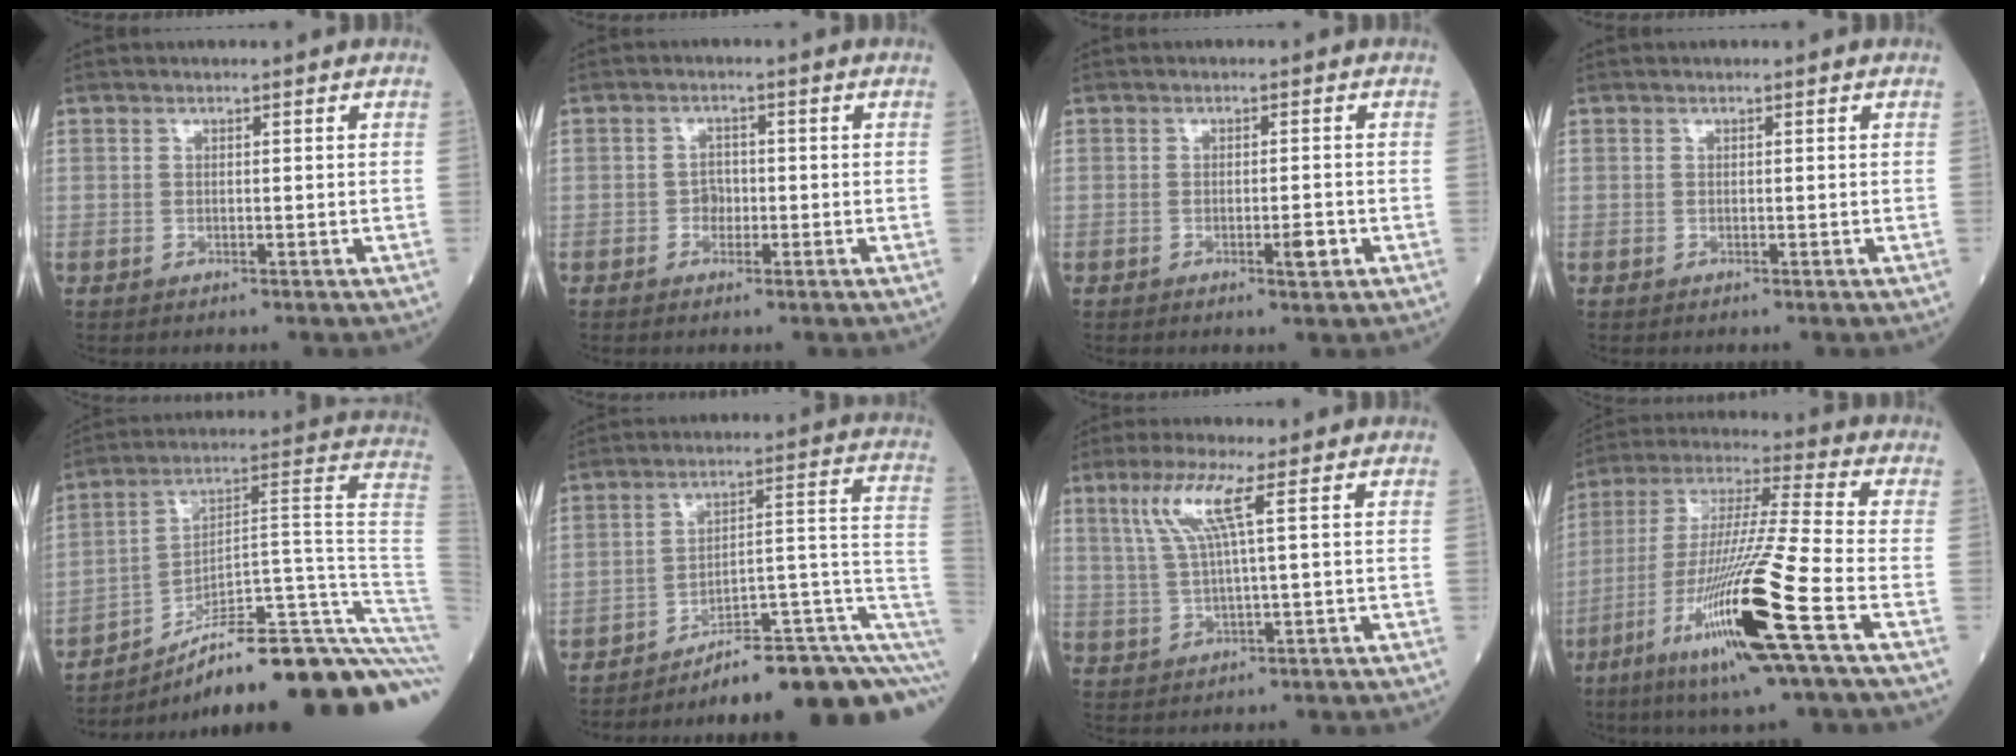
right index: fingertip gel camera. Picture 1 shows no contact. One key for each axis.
{"total": 1.8, "fx": -0.5, "fy": 1.4, "fz": 1.0, "tx": -0.011, "ty": 0.007, "tz": -0.006}
{"total": 2.0, "fx": -0.7, "fy": 0.4, "fz": 1.9, "tx": -0.028, "ty": -0.001, "tz": -0.008}
{"total": 0.0}
{"total": 28.7, "fx": -22.0, "fy": 1.6, "fz": 18.3, "tx": -0.132, "ty": 0.032, "tz": -0.315}
{"total": 15.2, "fx": -9.1, "fy": 2.1, "fz": 11.9, "tx": -0.100, "ty": 0.069, "tz": -0.124}
{"total": 6.4, "fx": 2.7, "fy": -0.5, "fz": 5.8, "tx": -0.125, "ty": 0.007, "tz": 0.061}
{"total": 19.5, "fx": -8.0, "fy": -0.8, "fz": 17.7, "tx": -0.365, "ty": -0.035, "tz": -0.152}